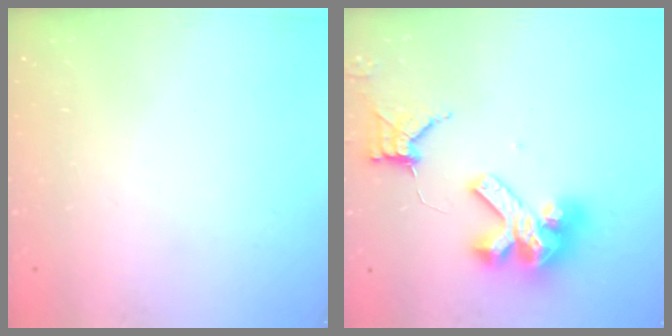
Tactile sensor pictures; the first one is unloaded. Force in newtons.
{"total": 13.7, "press": 13.6, "slide": 1.8}